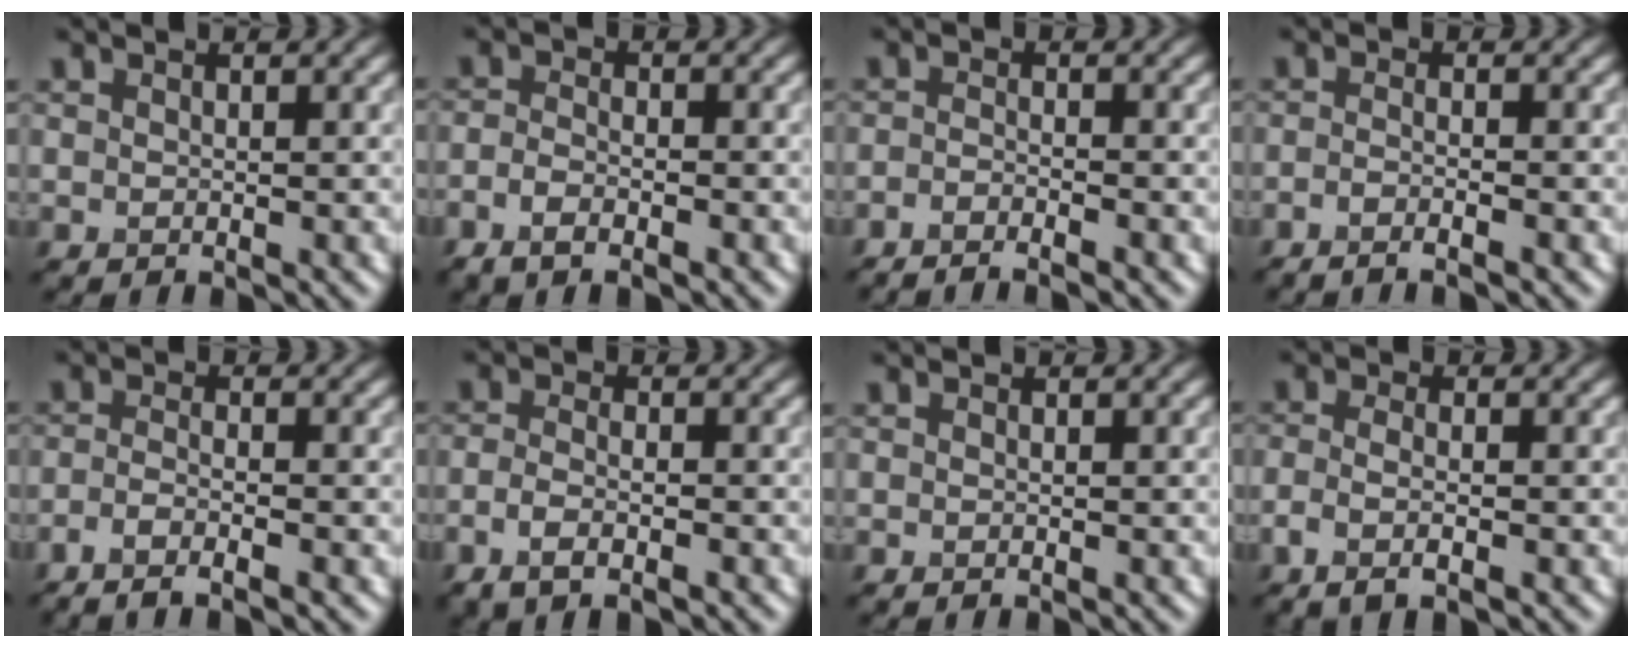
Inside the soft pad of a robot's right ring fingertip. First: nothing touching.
{"total": 2.6, "force": [-1.5, 1.0, 1.8], "torque": [-0.038, -0.002, -0.034]}
{"total": 2.3, "force": [-1.7, 0.3, 1.5], "torque": [-0.028, -0.004, -0.040]}
{"total": 2.4, "force": [-1.4, 0.6, 1.9], "torque": [-0.026, -0.004, -0.030]}
{"total": 3.0, "force": [-1.8, 0.7, 2.3], "torque": [-0.042, -0.004, -0.042]}
{"total": 3.0, "force": [-1.5, 1.1, 2.4], "torque": [-0.051, -0.004, -0.032]}
{"total": 0.0}
{"total": 2.8, "force": [-1.1, 1.1, 2.3], "torque": [-0.044, -0.009, -0.018]}